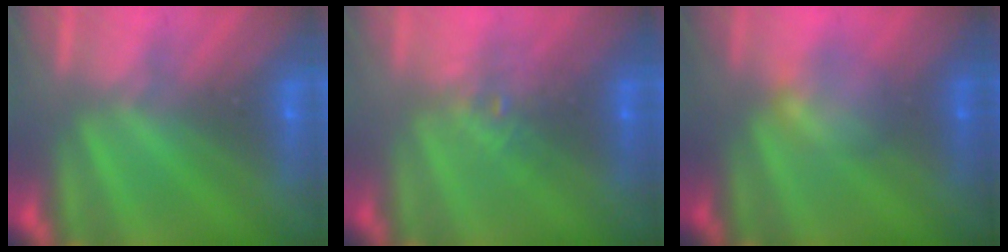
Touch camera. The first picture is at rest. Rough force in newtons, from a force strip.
{"total": 2.1}
{"total": 2.2}